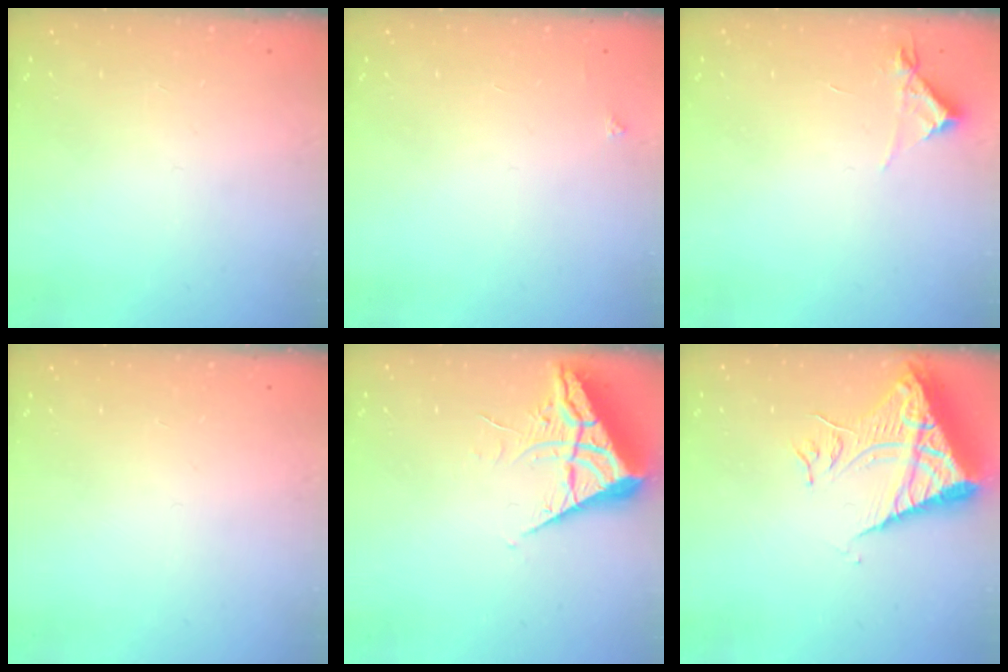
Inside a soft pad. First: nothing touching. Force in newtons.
{"total": 2.1, "press": 2.1, "slide": 0.3}
{"total": 5.0, "press": 4.9, "slide": 0.7}
{"total": 0.0}
{"total": 6.5, "press": 6.4, "slide": 0.7}
{"total": 11.6, "press": 11.5, "slide": 1.1}